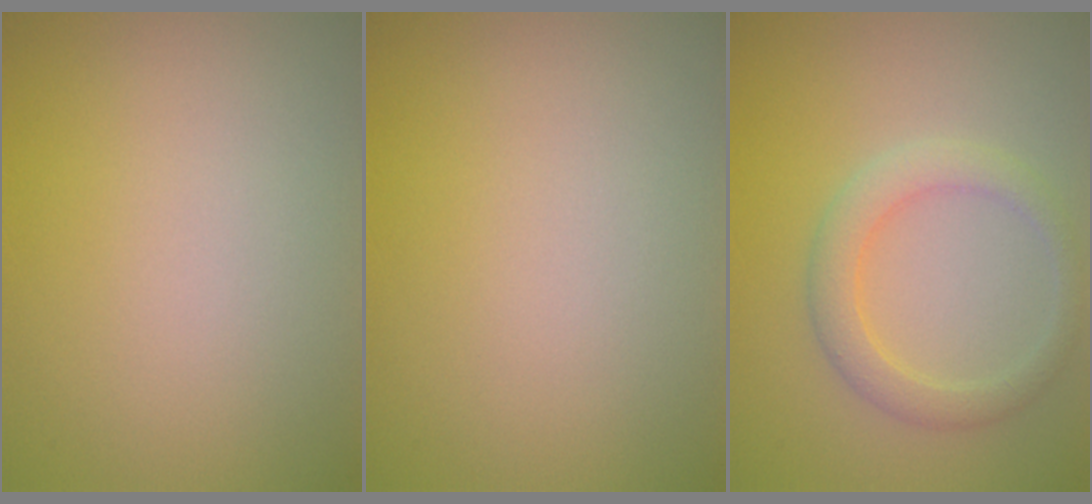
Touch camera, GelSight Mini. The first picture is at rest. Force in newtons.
{"total": 0.0}
{"total": 2.9, "press": 2.9, "slide": 0.3}